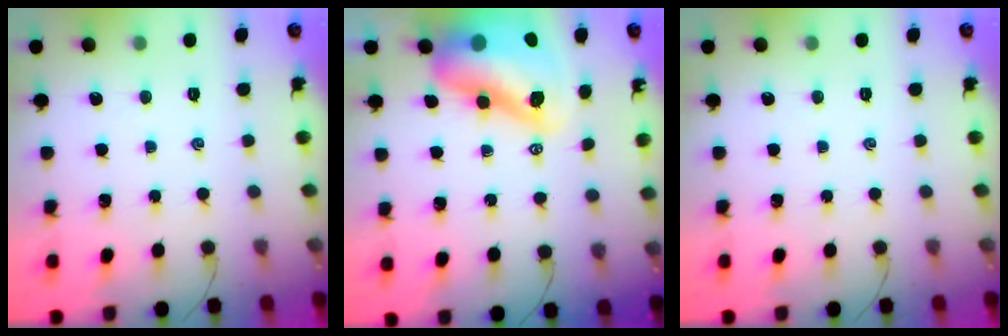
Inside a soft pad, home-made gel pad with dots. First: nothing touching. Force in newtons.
{"total": 17.5, "press": 16.9, "slide": 4.7}
{"total": 0.0}